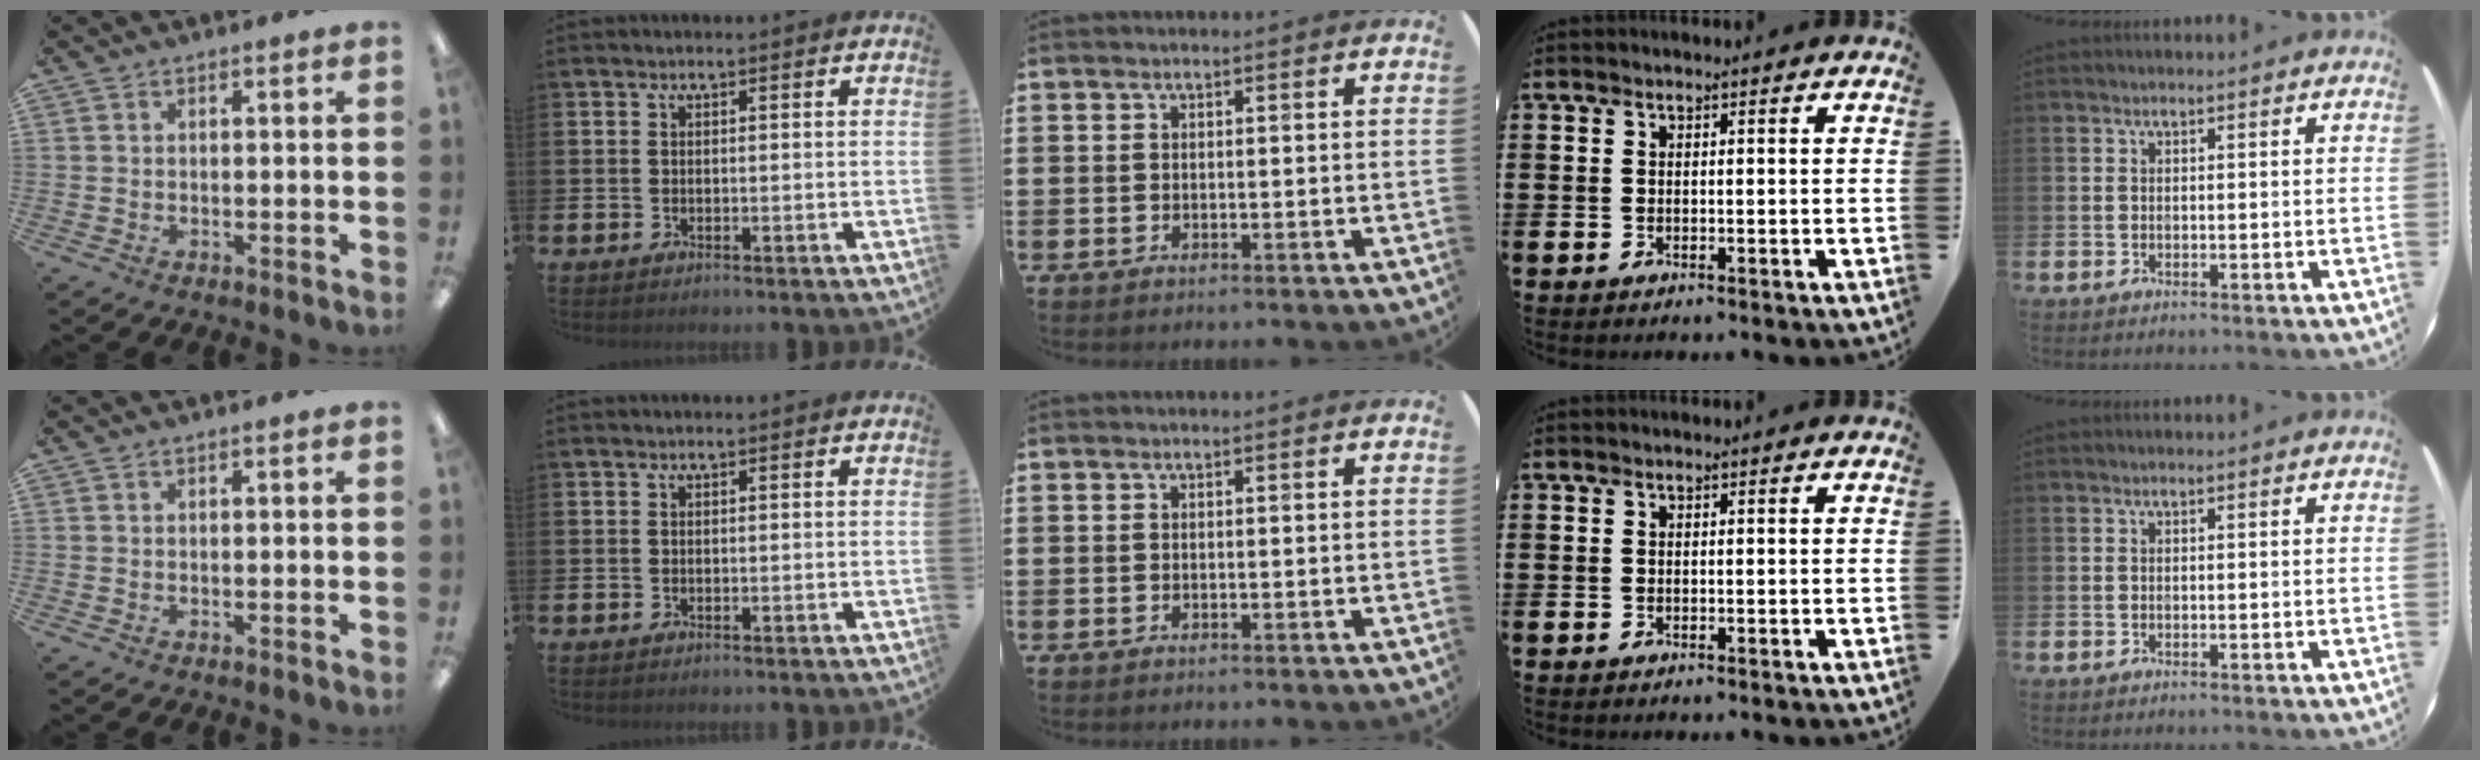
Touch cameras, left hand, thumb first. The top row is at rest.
{}